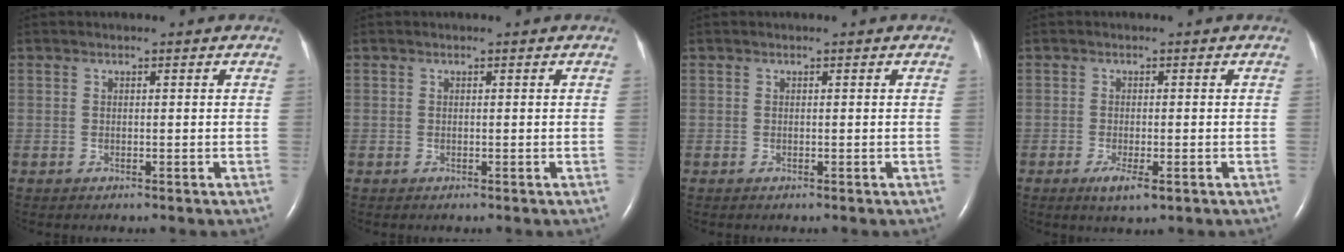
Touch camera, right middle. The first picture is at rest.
{"total": 0.0}
{"total": 0.0}
{"total": 3.2, "force": [-1.6, 0.7, 2.7], "torque": [-0.050, -0.006, -0.023]}